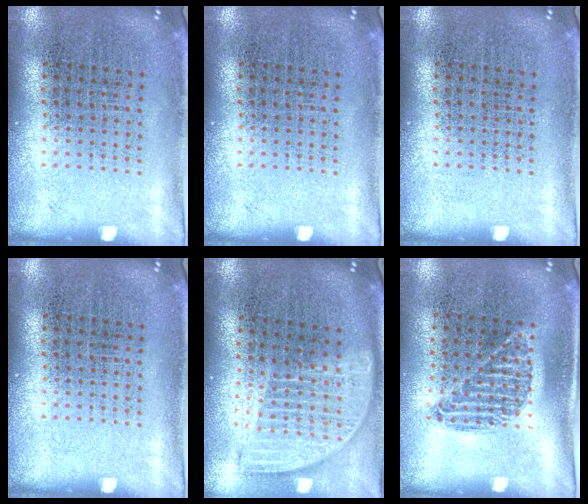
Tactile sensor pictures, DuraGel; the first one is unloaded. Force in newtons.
{"total": 0.0}
{"total": 0.0}
{"total": 0.0}
{"total": 1.8, "press": 1.5, "slide": 1.0}
{"total": 0.9, "press": 0.8, "slide": 0.5}